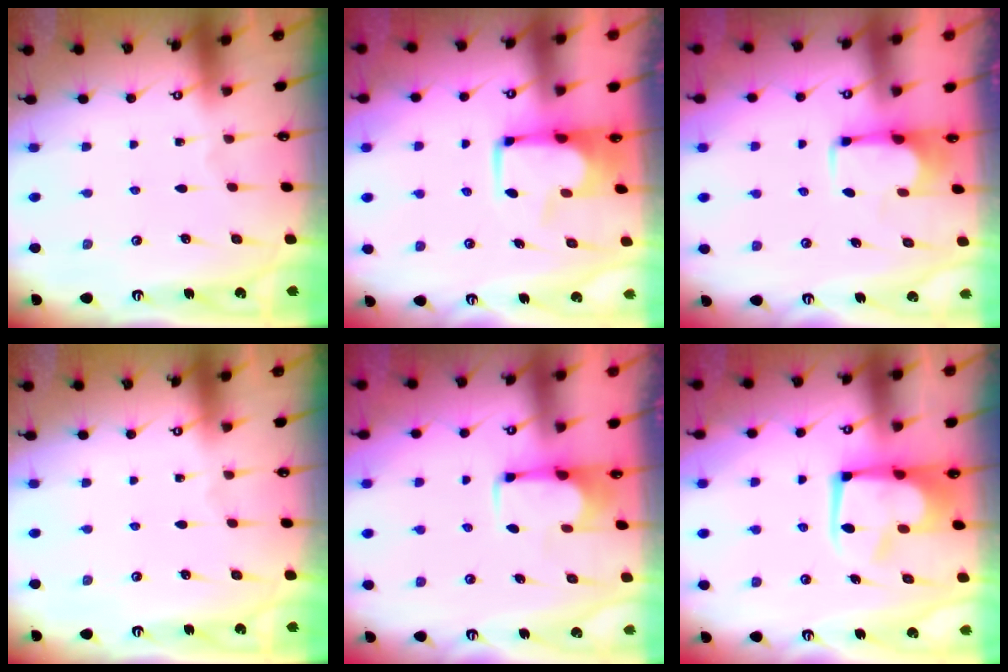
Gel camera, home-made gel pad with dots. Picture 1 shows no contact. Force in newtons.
{"total": 2.7, "press": 2.7, "slide": 0.5}
{"total": 1.8, "press": 1.6, "slide": 0.8}
{"total": 0.0}
{"total": 1.9, "press": 1.8, "slide": 0.7}
{"total": 6.1, "press": 6.0, "slide": 1.0}